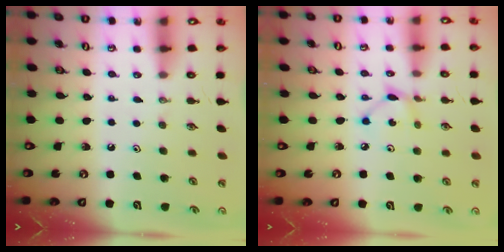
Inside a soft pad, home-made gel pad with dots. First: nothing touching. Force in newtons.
{"total": 3.8, "press": 3.8, "slide": 0.0}